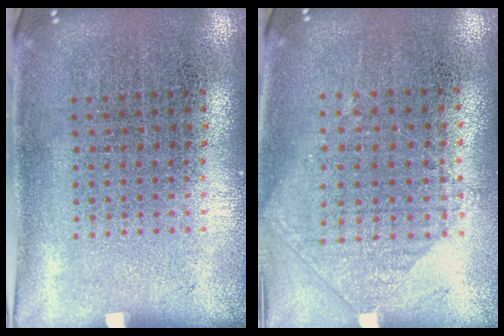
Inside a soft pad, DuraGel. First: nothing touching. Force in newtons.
{"total": 0.9, "press": 0.9, "slide": 0.3}